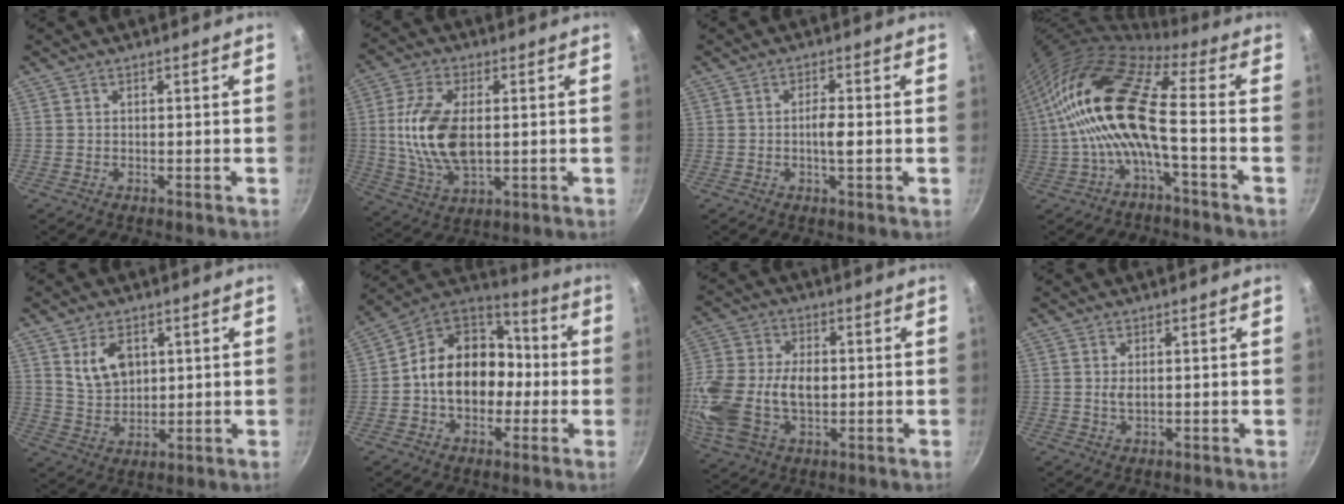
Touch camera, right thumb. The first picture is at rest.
{"total": 14.1, "force": [0.8, 7.6, 11.8], "torque": [-0.228, 0.000, 0.017]}
{"total": 3.3, "force": [-0.5, 0.8, 3.2], "torque": [-0.060, 0.004, -0.011]}
{"total": 19.0, "force": [-1.0, 6.2, 18.0], "torque": [-0.360, 0.030, -0.037]}
{"total": 7.9, "force": [3.0, 5.2, 5.1], "torque": [-0.070, -0.019, 0.065]}
{"total": 16.5, "force": [-1.6, 12.9, 10.2], "torque": [-0.122, 0.050, -0.043]}
{"total": 18.5, "force": [-1.3, 12.1, 13.9], "torque": [-0.287, 0.019, -0.023]}
{"total": 1.8, "force": [0.3, 0.9, 1.6], "torque": [-0.029, -0.002, 0.006]}